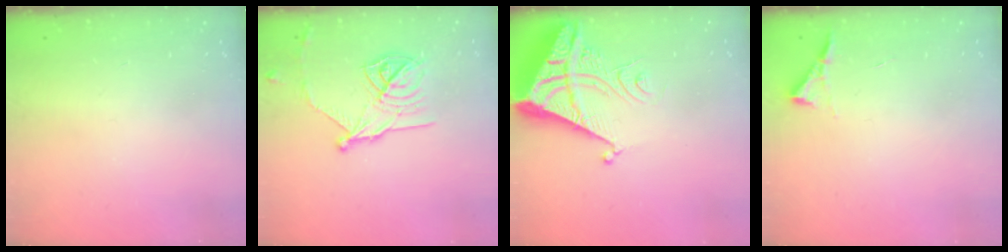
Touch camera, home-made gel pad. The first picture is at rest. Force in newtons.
{"total": 14.7, "press": 14.7, "slide": 0.6}
{"total": 8.5, "press": 8.4, "slide": 0.9}
{"total": 3.6, "press": 3.6, "slide": 0.5}